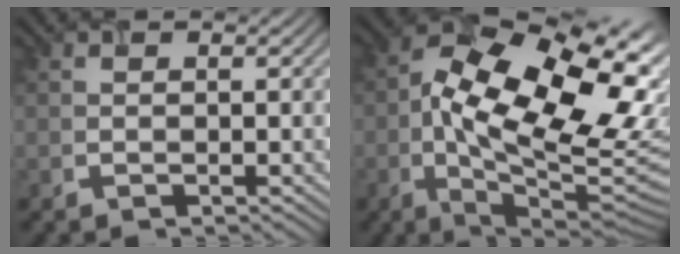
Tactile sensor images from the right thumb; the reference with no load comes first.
{"total": 17.4, "force": [0.3, 9.1, 14.8], "torque": [-0.260, -0.011, 0.010]}